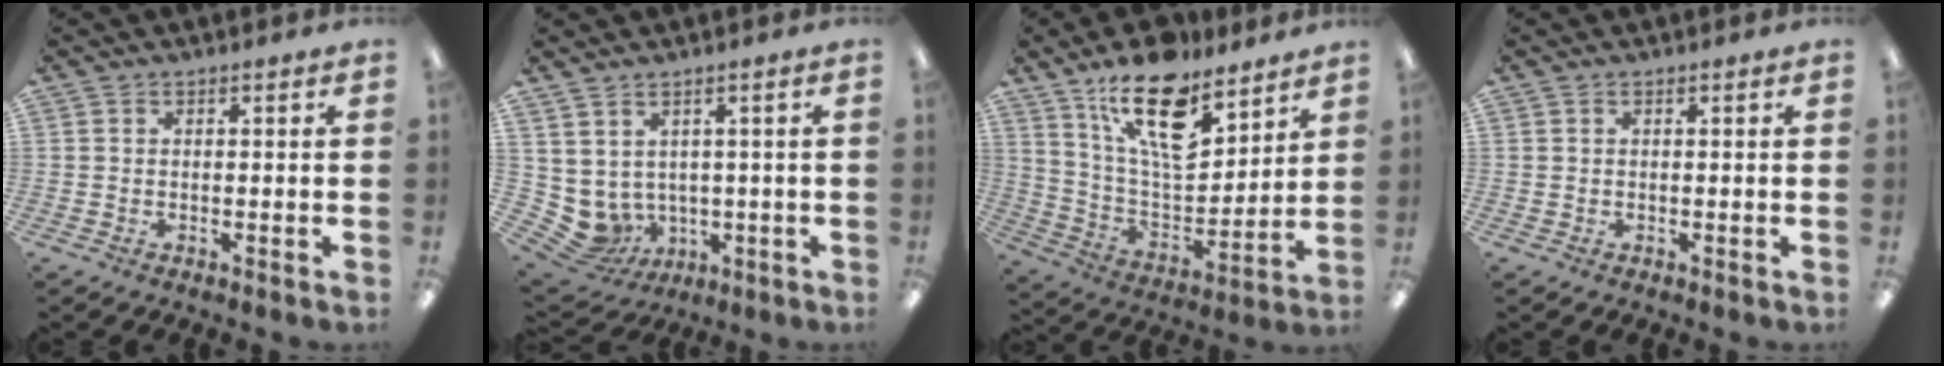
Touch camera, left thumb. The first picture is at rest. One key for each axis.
{"total": 5.0, "fx": 0.4, "fy": 4.6, "fz": 1.7, "tx": -0.071, "ty": -0.021, "tz": 0.015}
{"total": 17.5, "fx": 11.9, "fy": 7.1, "fz": 10.7, "tx": -0.180, "ty": -0.071, "tz": 0.206}
{"total": 0.0}